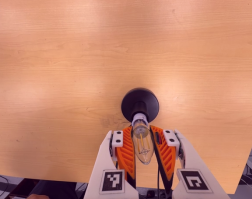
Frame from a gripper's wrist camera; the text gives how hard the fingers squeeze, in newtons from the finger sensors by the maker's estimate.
{"total": 22.0, "left": 23.1, "right": 21.0}